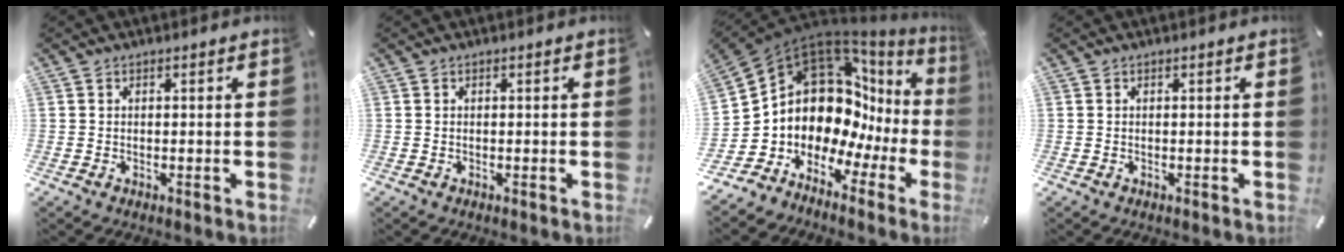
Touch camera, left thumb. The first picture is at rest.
{"total": 0.0}
{"total": 12.1, "force": [3.4, 9.8, 6.2], "torque": [-0.125, -0.088, 0.060]}
{"total": 0.0}